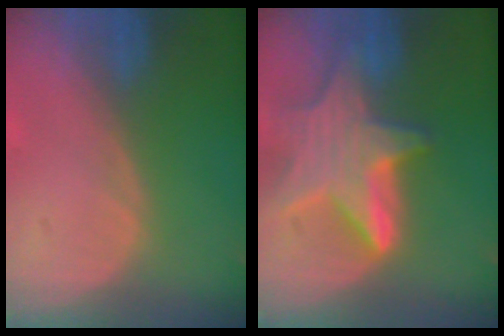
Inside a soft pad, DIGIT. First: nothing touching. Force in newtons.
{"total": 9.5, "press": 9.5, "slide": 0.6}